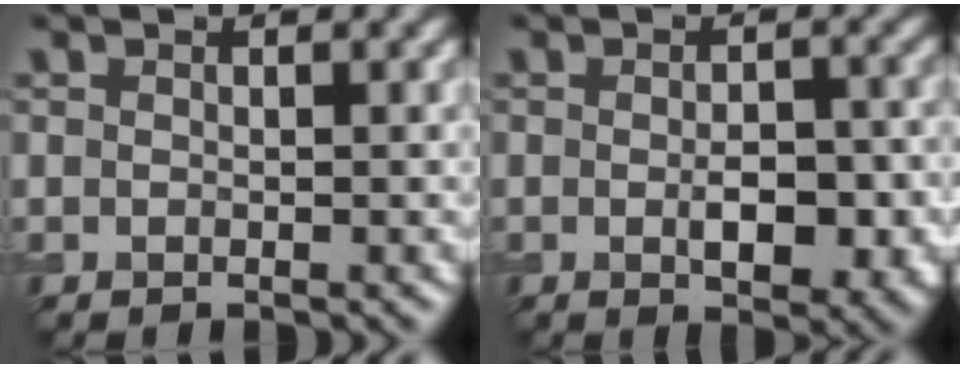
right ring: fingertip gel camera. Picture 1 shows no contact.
{"total": 4.4, "force": [-1.2, 2.0, 3.7], "torque": [-0.058, -0.011, -0.014]}